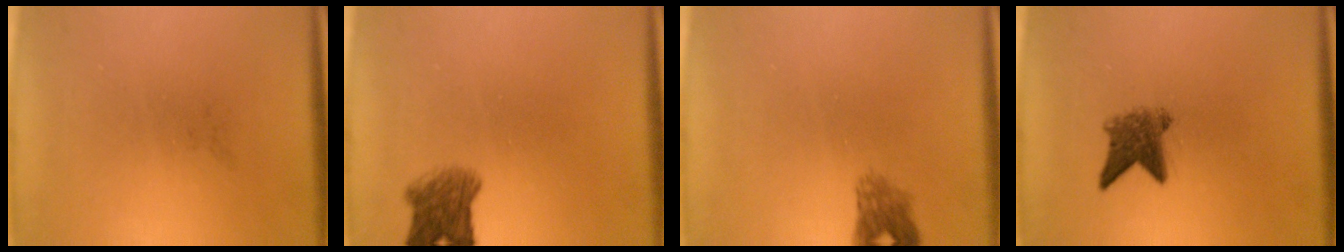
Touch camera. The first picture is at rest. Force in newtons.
{"total": 4.5}
{"total": 2.4}
{"total": 4.0}